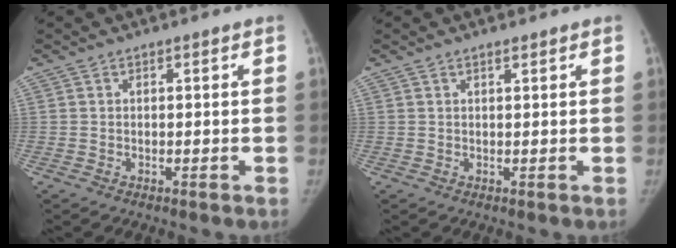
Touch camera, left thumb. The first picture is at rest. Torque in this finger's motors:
{"motor_torque": [-0.05, 0.01, 0.36, -0.13, 0.07]}